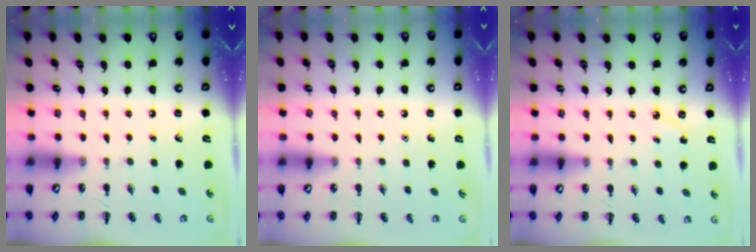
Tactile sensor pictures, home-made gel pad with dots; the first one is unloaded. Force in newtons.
{"total": 1.6, "press": 1.6, "slide": 0.1}
{"total": 2.0, "press": 1.9, "slide": 0.7}